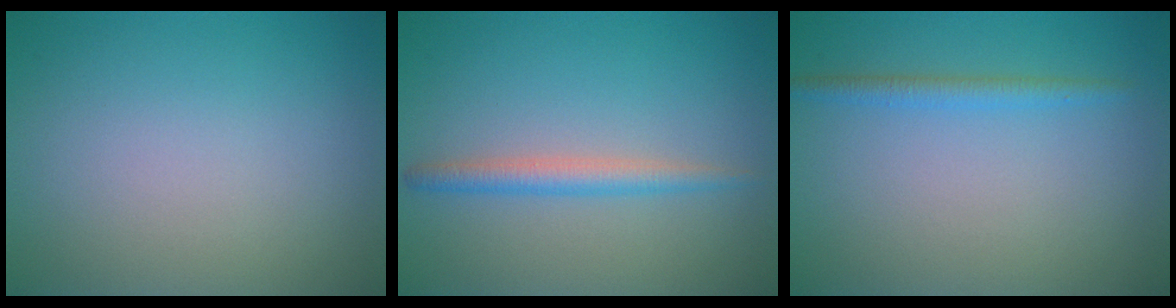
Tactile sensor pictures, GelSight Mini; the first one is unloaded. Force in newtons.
{"total": 2.2, "press": 2.2, "slide": 0.1}
{"total": 1.6, "press": 1.6, "slide": 0.1}